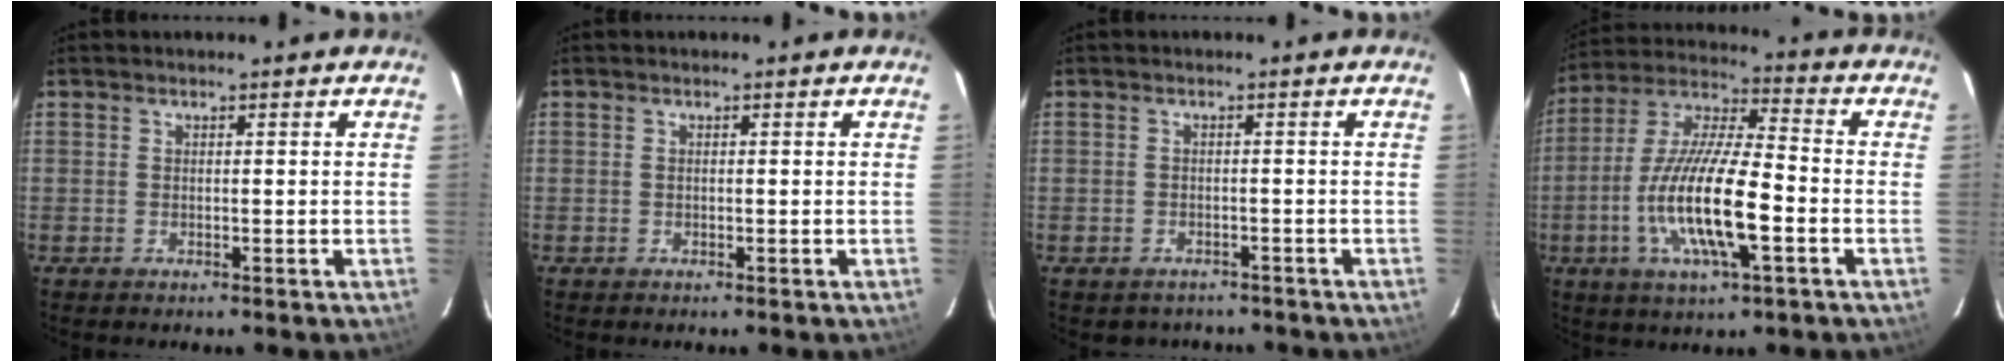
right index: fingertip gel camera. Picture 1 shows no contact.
{"total": 0.0}
{"total": 3.6, "force": [-2.9, 2.2, 0.6], "torque": [-0.011, 0.003, -0.032]}
{"total": 16.4, "force": [-4.8, 3.6, 15.3], "torque": [-0.306, -0.012, -0.095]}